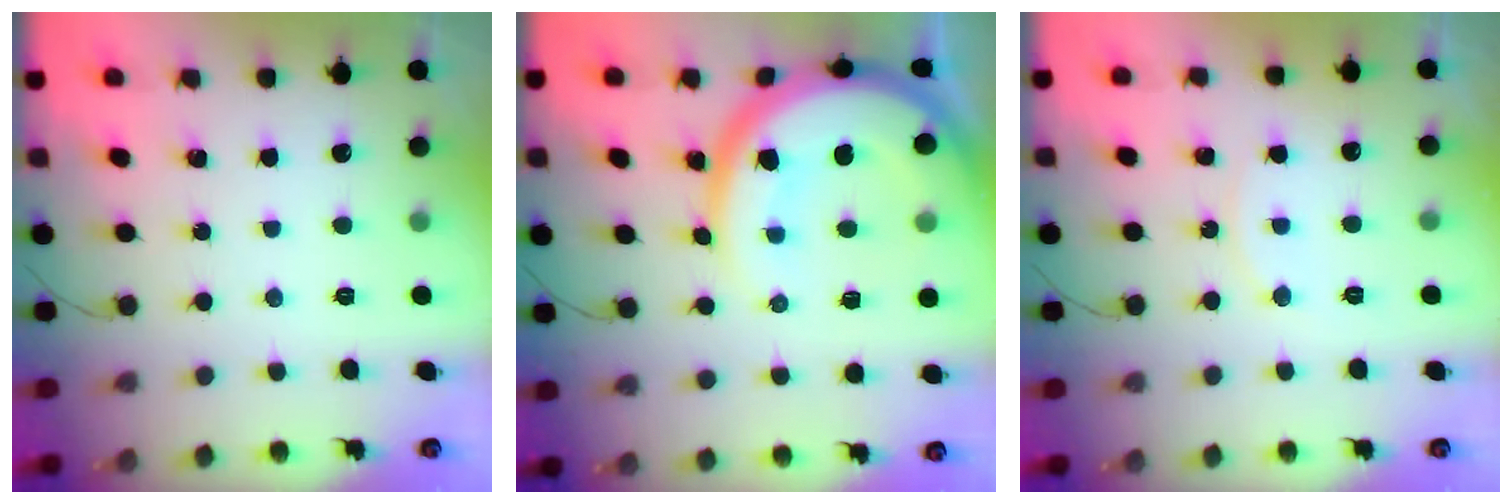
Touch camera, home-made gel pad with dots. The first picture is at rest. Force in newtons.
{"total": 20.2, "press": 20.1, "slide": 2.0}
{"total": 5.2, "press": 5.2, "slide": 0.2}